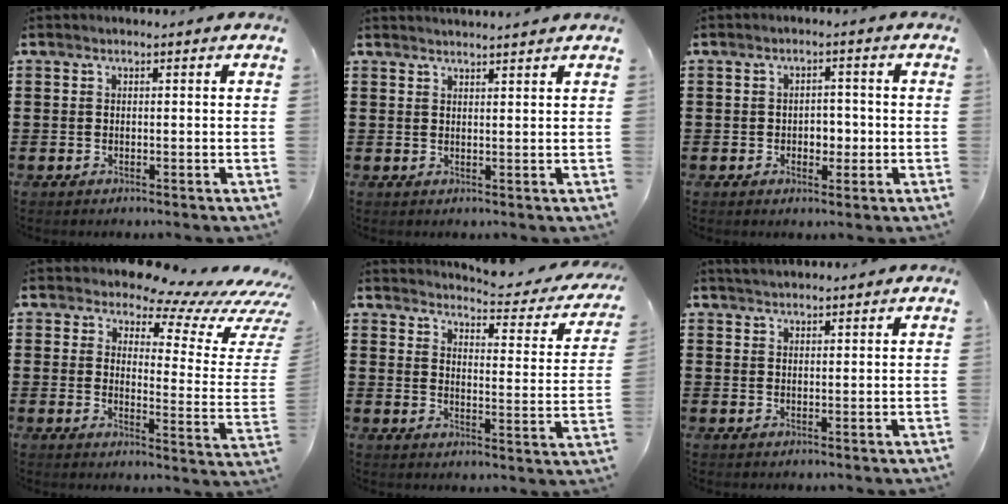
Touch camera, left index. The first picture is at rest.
{"total": 1.6, "force": [1.6, -0.3, 0.0], "torque": [-0.004, -0.003, 0.032]}
{"total": 2.7, "force": [-0.5, 2.0, 1.7], "torque": [-0.032, 0.003, -0.017]}
{"total": 8.0, "force": [7.0, 2.0, 3.5], "torque": [-0.071, -0.058, 0.116]}
{"total": 3.8, "force": [3.6, -0.2, 1.2], "torque": [-0.030, -0.037, 0.052]}
{"total": 1.8, "force": [1.8, 0.1, 0.2], "torque": [-0.007, 0.003, 0.034]}